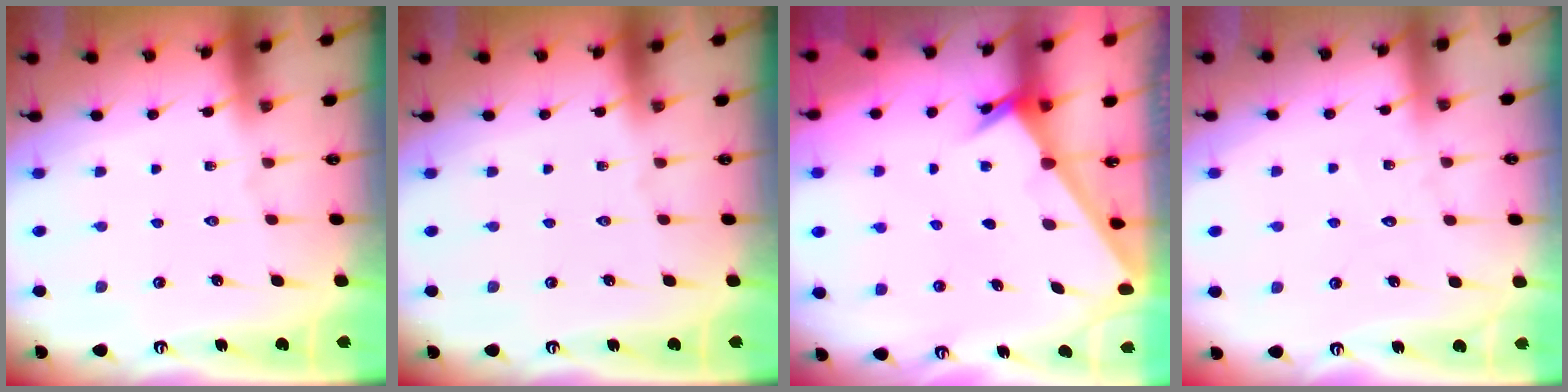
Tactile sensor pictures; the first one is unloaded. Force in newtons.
{"total": 0.0}
{"total": 2.3, "press": 2.3, "slide": 0.3}
{"total": 2.6, "press": 2.6, "slide": 0.2}